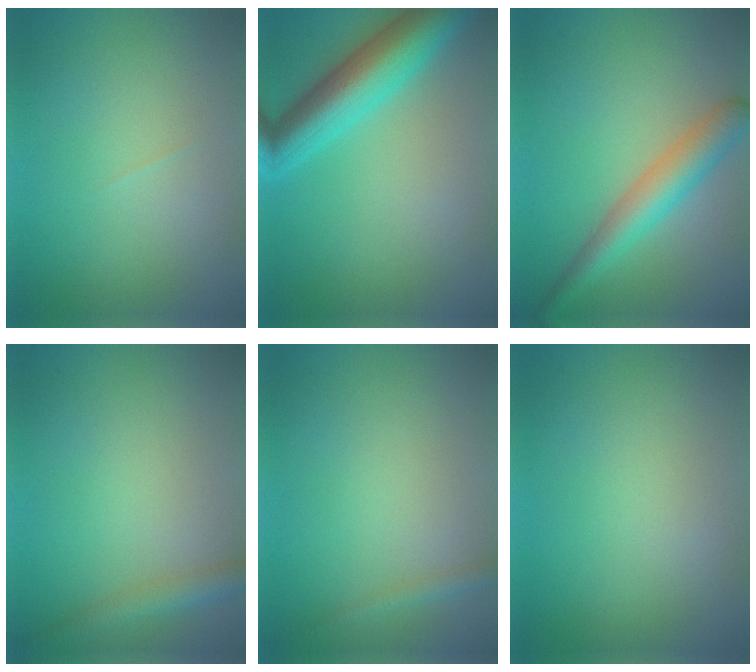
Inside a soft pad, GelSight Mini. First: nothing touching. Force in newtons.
{"total": 7.5, "press": 7.5, "slide": 0.3}
{"total": 4.4, "press": 4.4, "slide": 0.2}
{"total": 2.7, "press": 2.7, "slide": 0.1}
{"total": 1.3, "press": 1.3, "slide": 0.1}
{"total": 0.0}